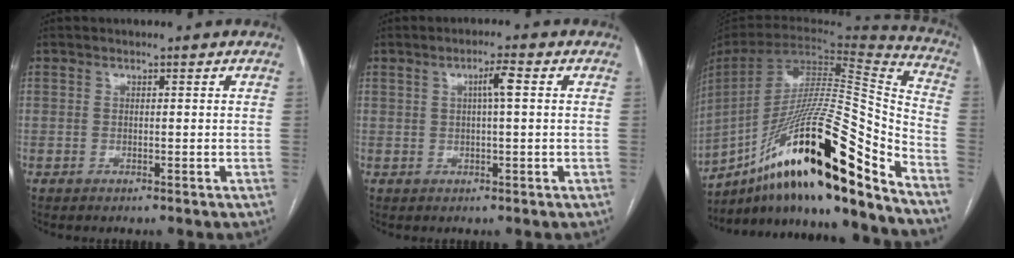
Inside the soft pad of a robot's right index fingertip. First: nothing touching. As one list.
[{"total": 3.1, "force": [0.8, 0.4, 3.0], "torque": [-0.052, 0.007, 0.013]}, {"total": 29.6, "force": [-17.8, 3.5, 23.4], "torque": [-0.393, -0.005, -0.307]}]